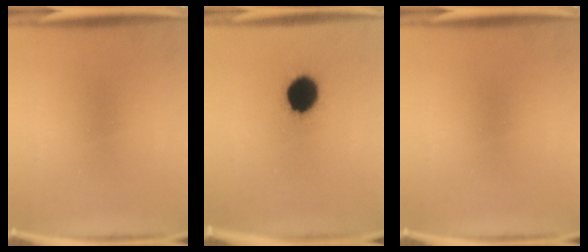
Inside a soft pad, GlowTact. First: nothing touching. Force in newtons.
{"total": 10.8}
{"total": 0.0}